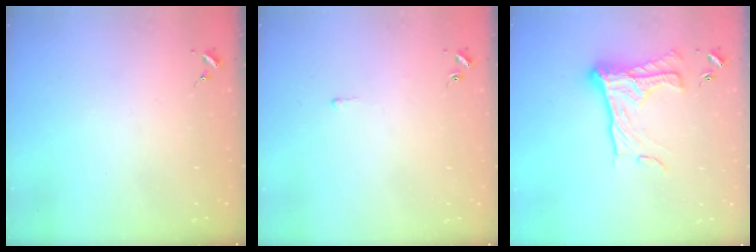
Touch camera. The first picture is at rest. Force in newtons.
{"total": 2.6, "press": 2.6, "slide": 0.4}
{"total": 17.1, "press": 17.0, "slide": 1.3}